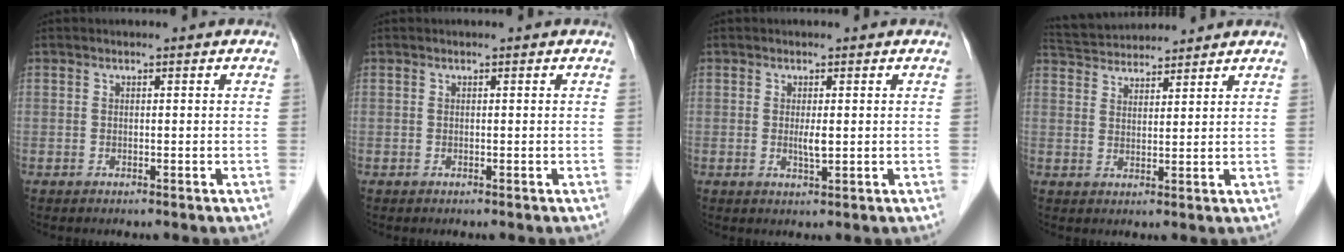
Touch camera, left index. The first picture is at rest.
{"total": 0.0}
{"total": 1.6, "force": [0.0, 0.2, 1.6], "torque": [-0.033, -0.007, 0.002]}
{"total": 8.9, "force": [8.5, 1.4, 1.9], "torque": [-0.040, 0.032, 0.142]}